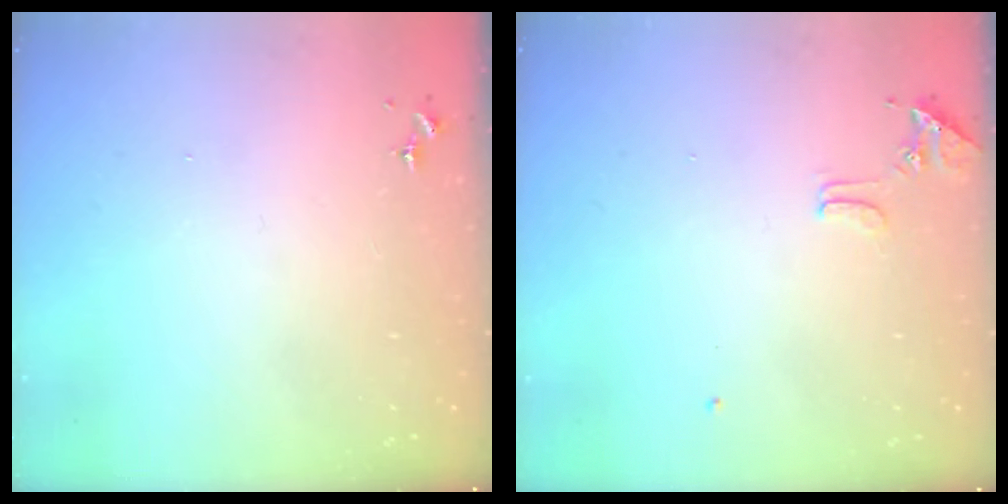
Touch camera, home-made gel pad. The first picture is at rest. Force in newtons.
{"total": 8.0, "press": 7.9, "slide": 0.7}